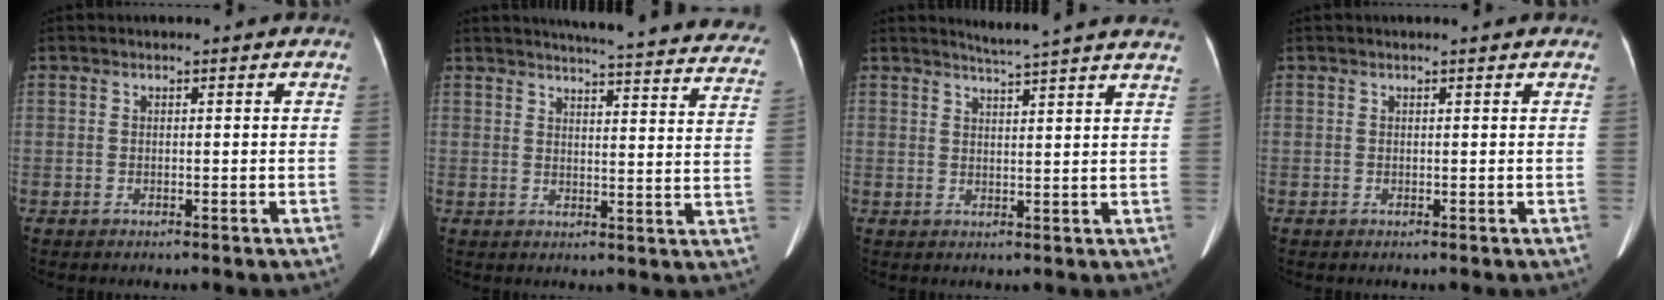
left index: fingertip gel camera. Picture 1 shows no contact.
{"total": 27.6, "force": [25.8, 2.0, 9.6], "torque": [-0.124, -0.090, 0.279]}
{"total": 10.4, "force": [9.5, -1.4, 3.9], "torque": [-0.061, -0.017, 0.108]}
{"total": 1.1, "force": [1.0, -0.1, 0.6], "torque": [-0.013, 0.007, 0.014]}